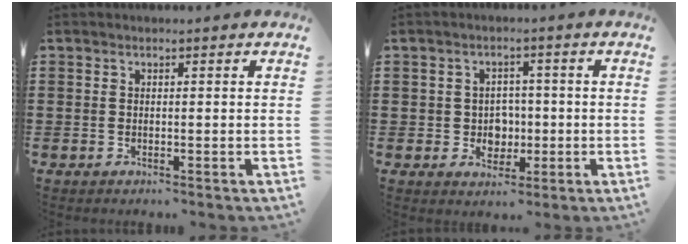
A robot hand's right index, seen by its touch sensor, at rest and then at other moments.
{"total": 3.6, "force": [-0.2, 3.4, 1.2], "torque": [-0.031, 0.002, -0.007]}